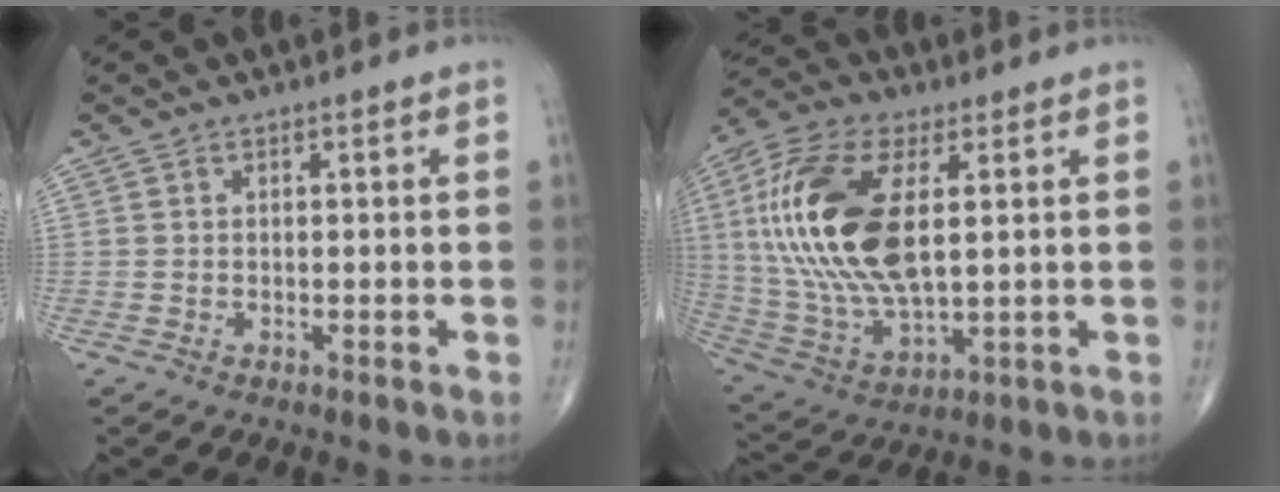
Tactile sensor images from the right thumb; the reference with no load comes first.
{"total": 22.5, "force": [3.9, 10.8, 19.4], "torque": [-0.414, -0.011, 0.072]}